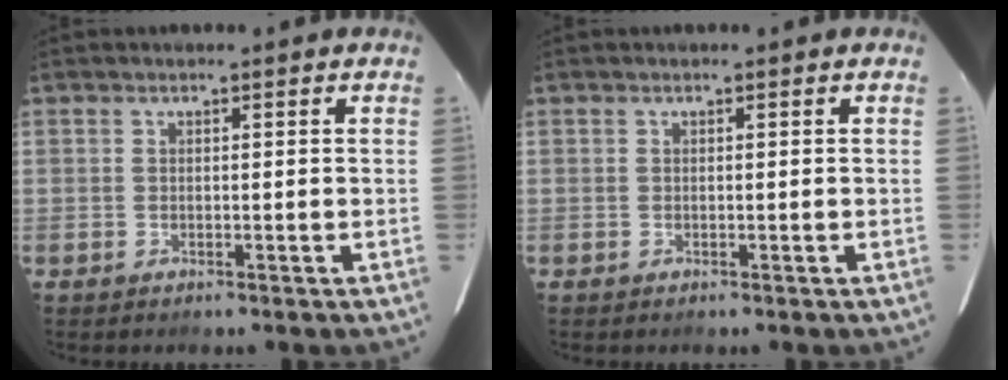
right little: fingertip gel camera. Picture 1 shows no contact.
{"total": 0.0}